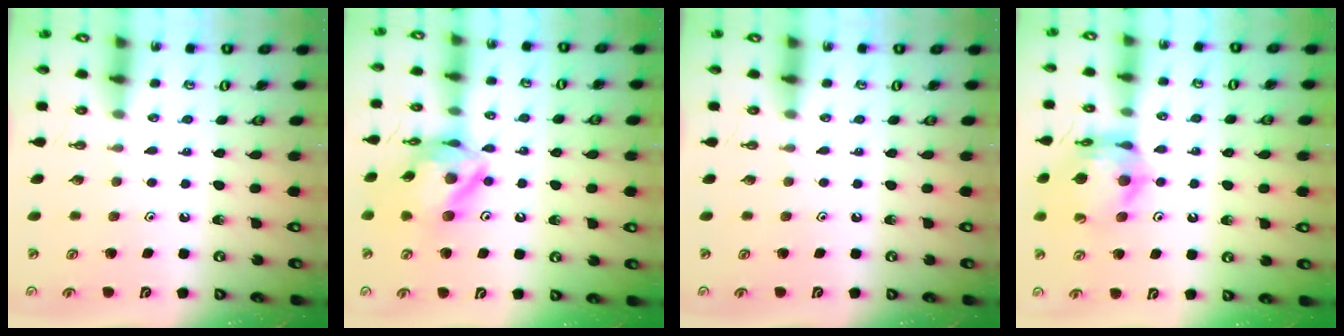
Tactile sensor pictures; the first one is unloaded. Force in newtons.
{"total": 14.0, "press": 14.0, "slide": 1.5}
{"total": 0.0}
{"total": 13.1, "press": 13.0, "slide": 1.3}